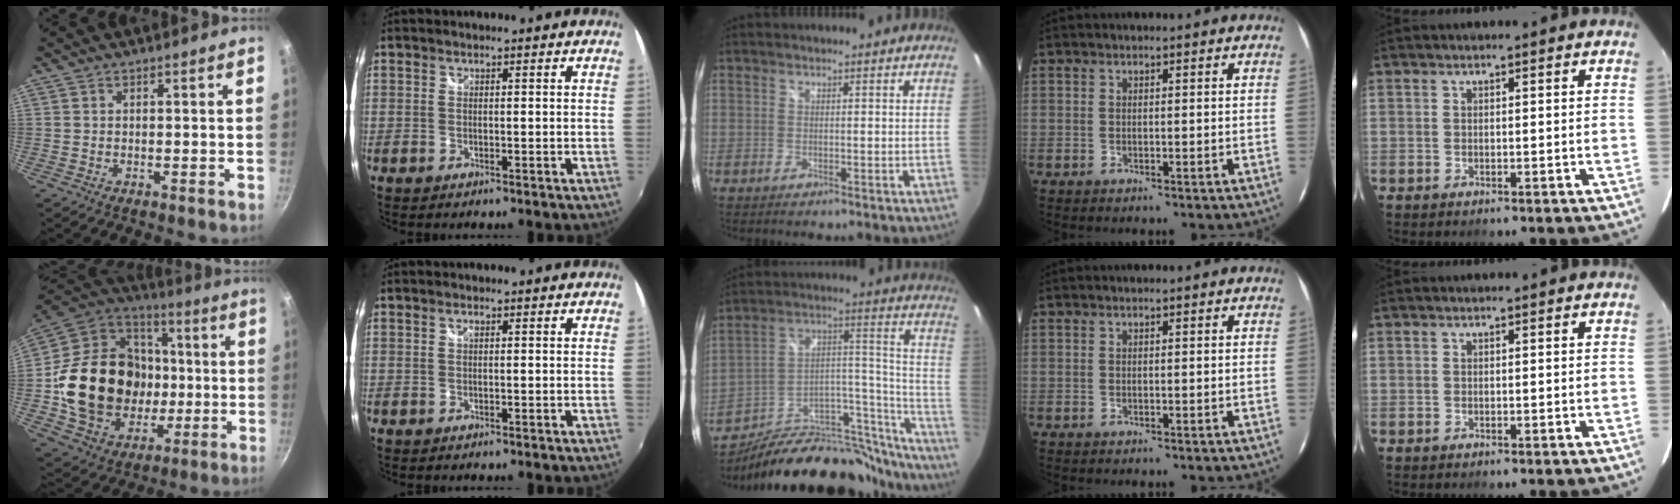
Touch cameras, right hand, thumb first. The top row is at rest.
{"thumb": {"total": 27.0, "force": [-1.9, 22.0, 15.6], "torque": [-0.250, 0.032, -0.017]}, "index": {"total": 0.5, "force": [0.2, 0.2, 0.5], "torque": [-0.010, 0.003, 0.002]}, "middle": {"total": 30.2, "force": [-23.8, 12.1, 14.2], "torque": [-0.185, 0.061, -0.338]}}